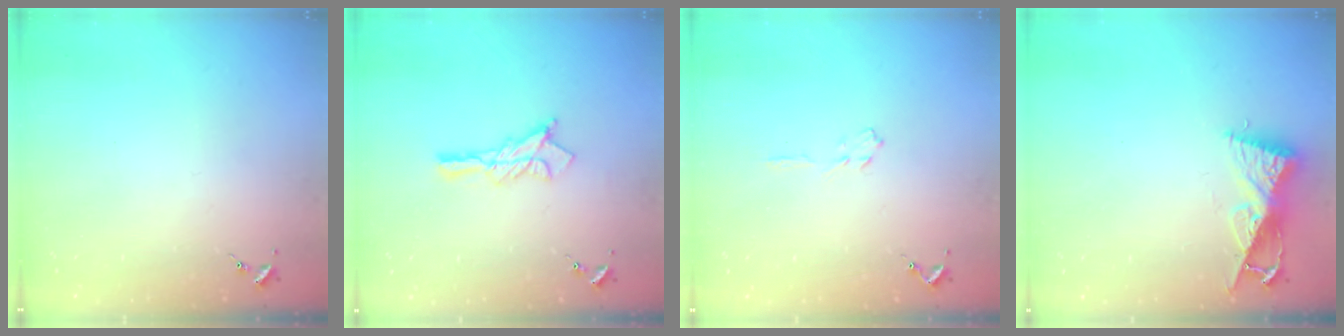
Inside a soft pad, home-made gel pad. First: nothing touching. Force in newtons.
{"total": 10.6, "press": 10.6, "slide": 0.8}
{"total": 3.2, "press": 3.1, "slide": 0.4}
{"total": 8.9, "press": 8.9, "slide": 0.3}